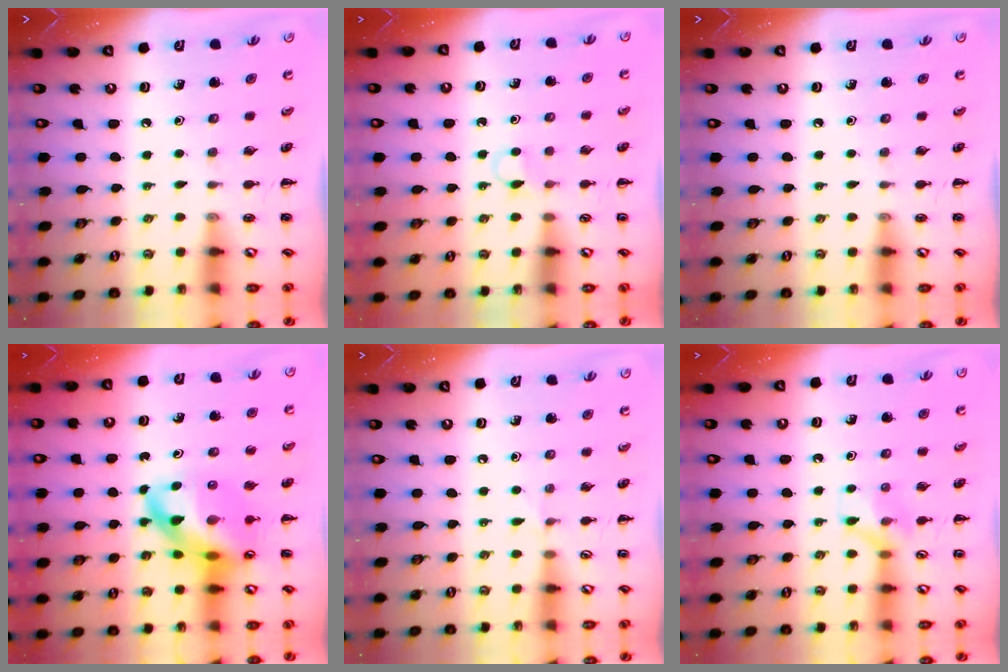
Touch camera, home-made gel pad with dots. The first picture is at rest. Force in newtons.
{"total": 3.1, "press": 2.9, "slide": 1.0}
{"total": 0.0}
{"total": 16.9, "press": 16.3, "slide": 4.2}
{"total": 3.5, "press": 3.3, "slide": 1.2}
{"total": 8.1, "press": 8.1, "slide": 0.4}